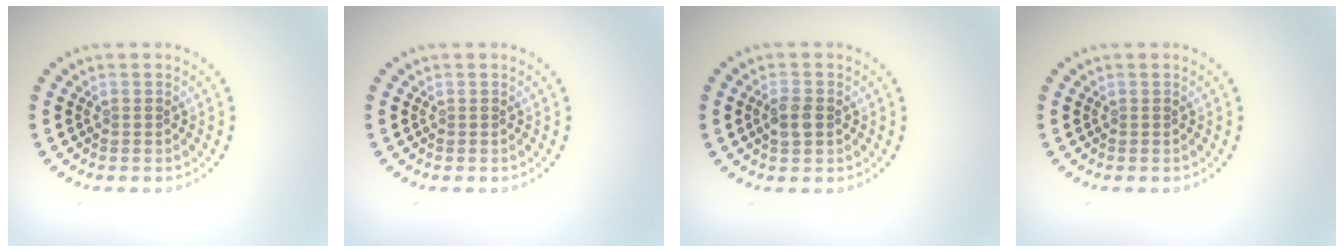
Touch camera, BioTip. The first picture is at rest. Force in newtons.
{"total": 0.0}
{"total": 1.9, "press": 1.9, "slide": 0.3}
{"total": 0.0}